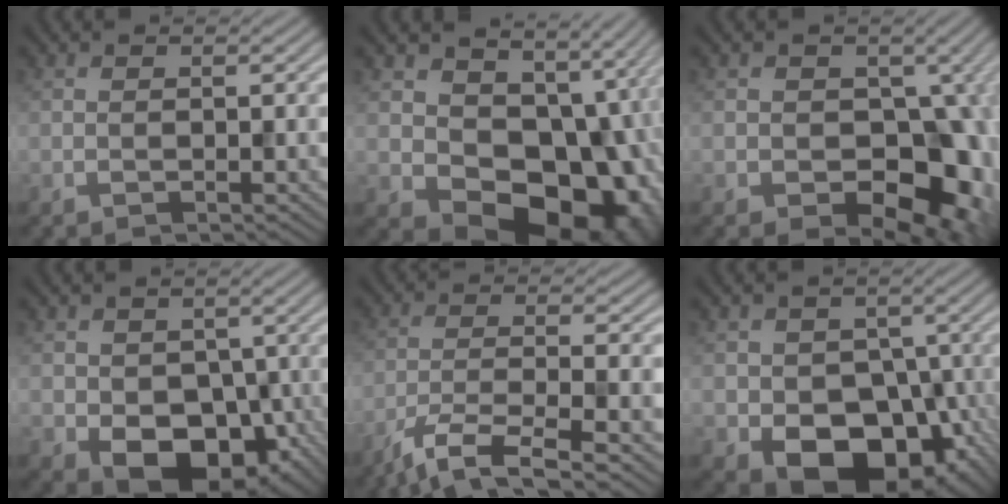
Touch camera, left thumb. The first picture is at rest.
{"total": 16.8, "force": [-2.3, 12.7, 10.6], "torque": [-0.134, -0.042, -0.001]}
{"total": 11.5, "force": [-2.6, 8.0, 7.8], "torque": [-0.097, -0.025, -0.033]}
{"total": 8.7, "force": [-2.0, 6.6, 5.3], "torque": [-0.092, -0.032, -0.027]}
{"total": 7.8, "force": [-5.4, 1.7, 5.4], "torque": [-0.103, -0.006, -0.099]}
{"total": 12.2, "force": [-4.4, 9.5, 6.2], "torque": [-0.088, -0.029, -0.066]}